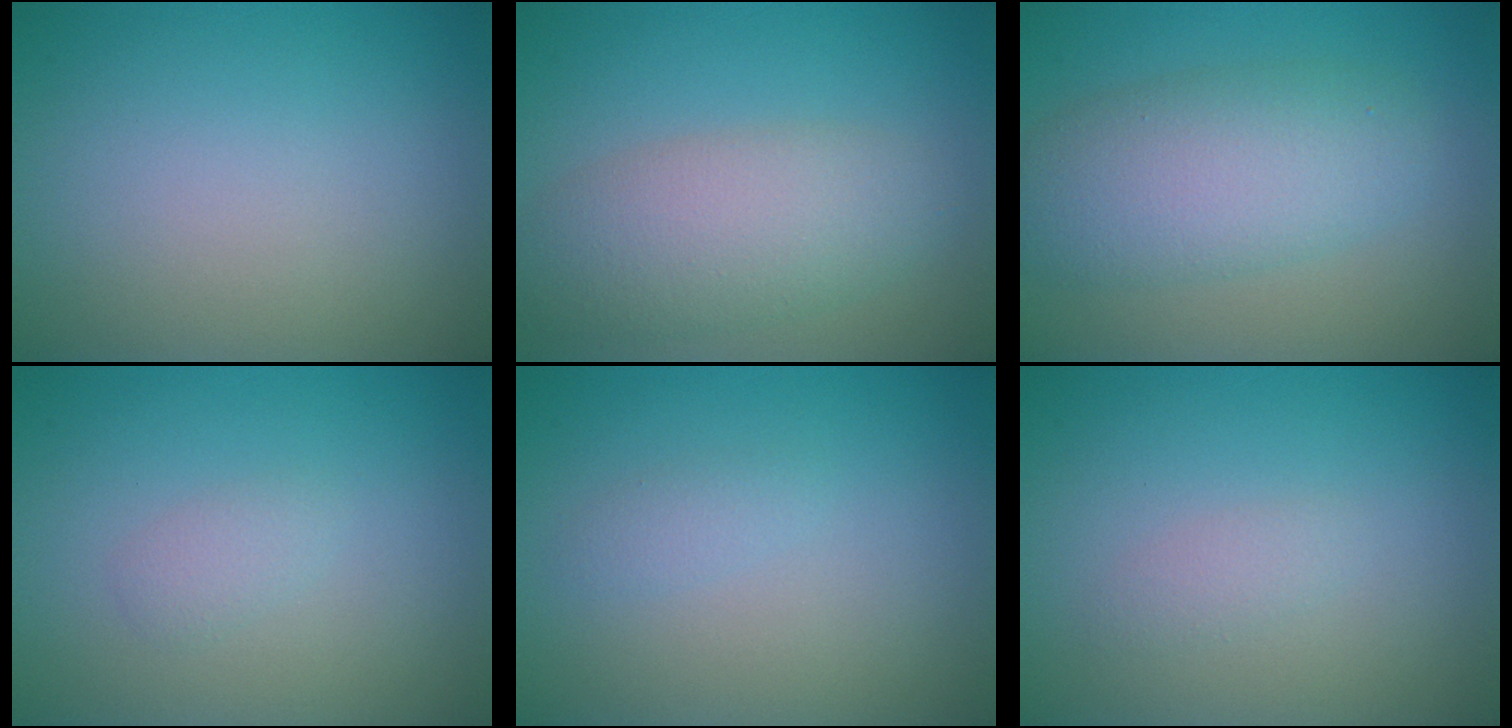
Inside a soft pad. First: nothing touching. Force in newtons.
{"total": 5.2, "press": 5.2, "slide": 0.3}
{"total": 6.1, "press": 6.1, "slide": 0.1}
{"total": 1.1, "press": 1.1, "slide": 0.1}
{"total": 0.8, "press": 0.8, "slide": 0.1}
{"total": 1.0, "press": 1.0, "slide": 0.1}